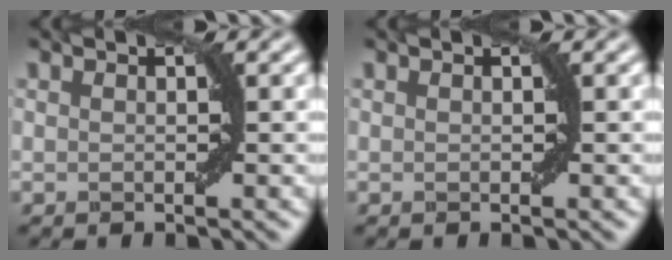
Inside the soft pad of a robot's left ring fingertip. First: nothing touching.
{"total": 0.0}